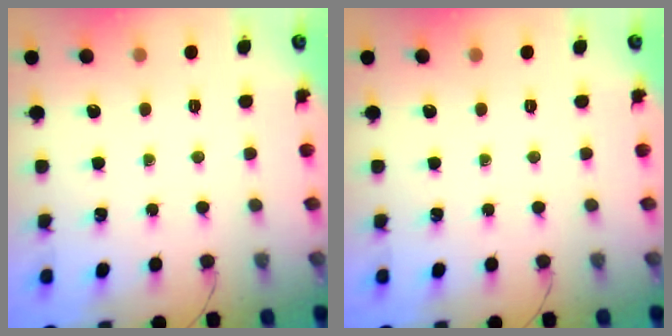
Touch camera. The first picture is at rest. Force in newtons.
{"total": 0.0}